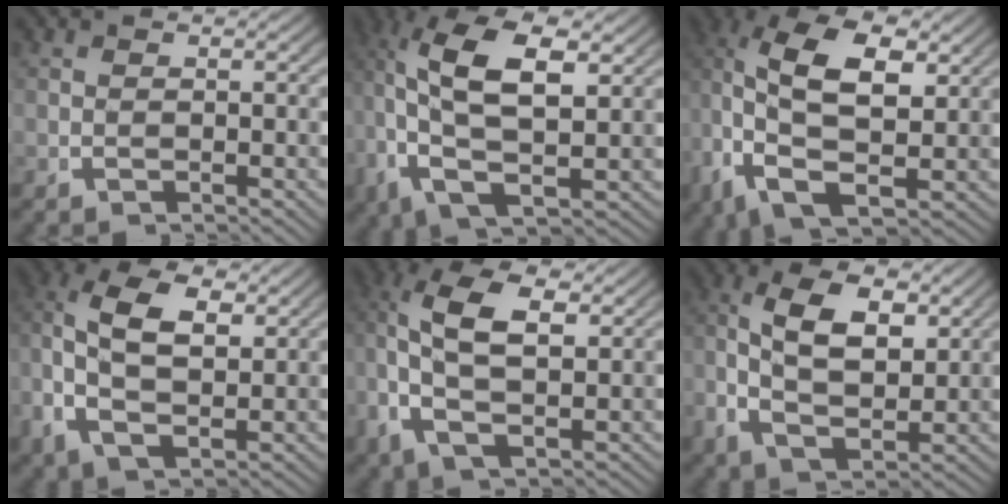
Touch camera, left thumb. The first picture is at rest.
{"total": 9.0, "force": [1.8, 4.6, 7.5], "torque": [-0.180, -0.029, 0.046]}
{"total": 10.2, "force": [1.1, 6.4, 7.8], "torque": [-0.181, -0.038, 0.033]}
{"total": 8.2, "force": [2.0, 5.2, 6.1], "torque": [-0.144, -0.020, 0.045]}
{"total": 7.1, "force": [1.9, 3.7, 5.7], "torque": [-0.141, -0.015, 0.044]}
{"total": 8.9, "force": [0.8, 5.5, 6.9], "torque": [-0.149, -0.024, 0.024]}